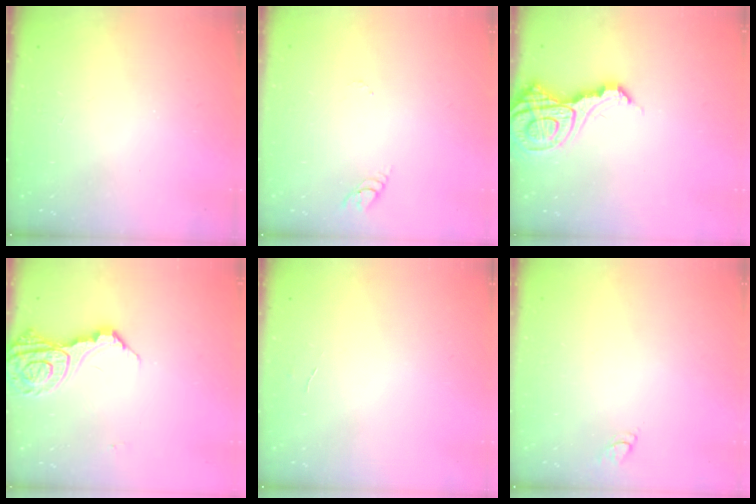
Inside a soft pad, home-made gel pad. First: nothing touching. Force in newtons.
{"total": 2.9, "press": 2.9, "slide": 0.2}
{"total": 14.0, "press": 13.9, "slide": 1.6}
{"total": 13.8, "press": 13.7, "slide": 1.6}
{"total": 3.7, "press": 3.7, "slide": 0.4}
{"total": 3.0, "press": 3.0, "slide": 0.2}